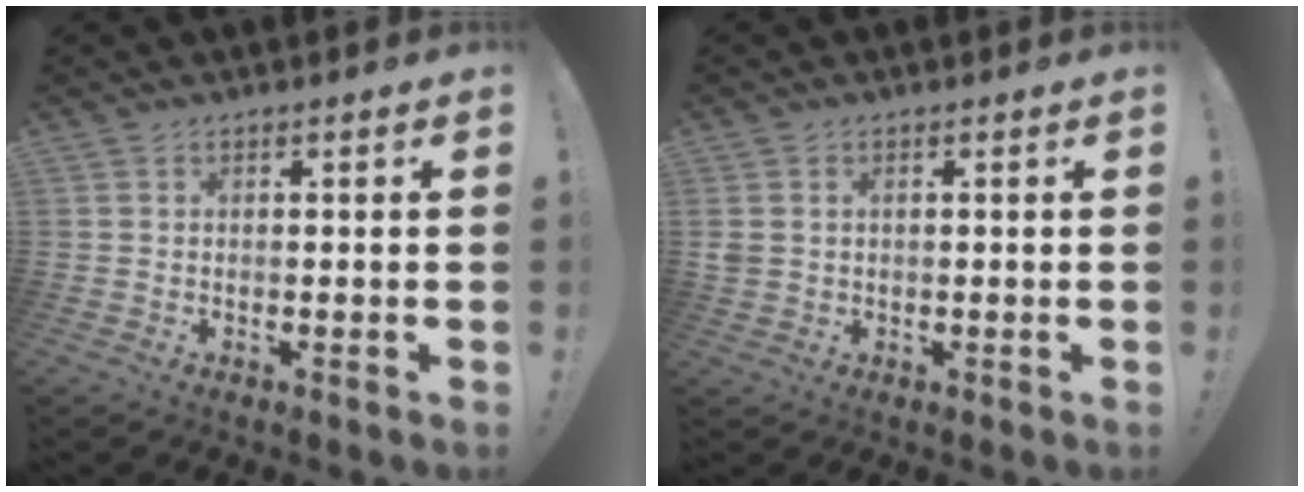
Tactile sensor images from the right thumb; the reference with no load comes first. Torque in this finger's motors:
{"motor_torque": [0.07, -0.06, -0.26, 0.27, 0.09]}